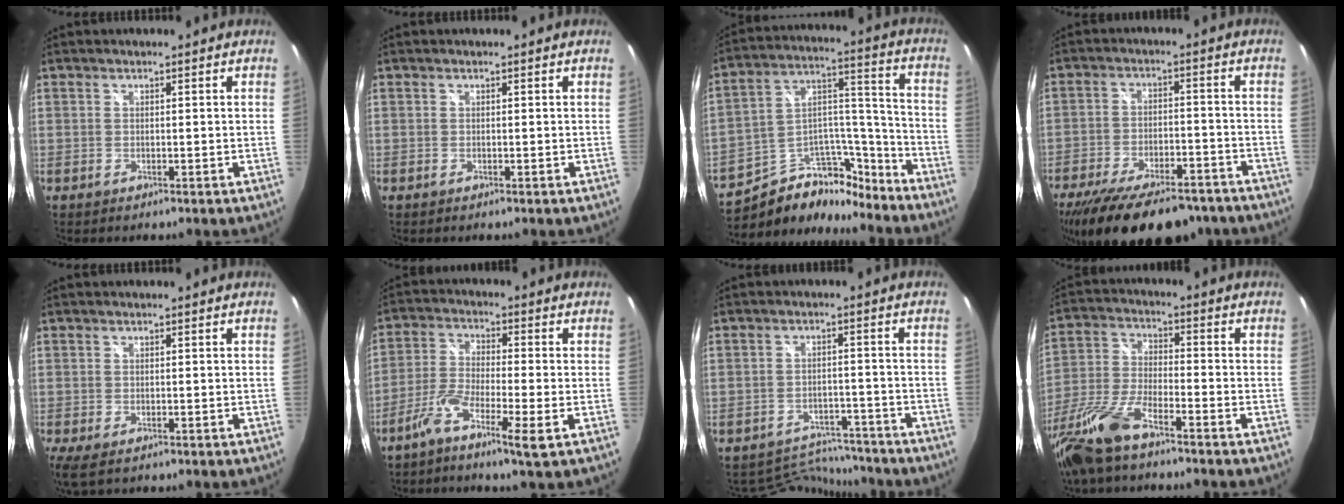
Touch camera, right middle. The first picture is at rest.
{"total": 0.0}
{"total": 17.1, "force": [-12.8, 8.9, 6.9], "torque": [-0.130, 0.068, -0.192]}
{"total": 22.6, "force": [-17.7, 8.1, 11.4], "torque": [-0.223, -0.030, -0.252]}
{"total": 3.9, "force": [-1.9, 1.3, 3.1], "torque": [-0.059, -0.016, -0.025]}
{"total": 6.7, "force": [-3.6, 0.5, 5.7], "torque": [-0.129, -0.002, -0.074]}
{"total": 8.1, "force": [-7.8, 1.9, -0.4], "torque": [0.000, 0.019, -0.116]}
{"total": 12.4, "force": [-9.0, 2.6, 8.0], "torque": [-0.180, -0.023, -0.183]}